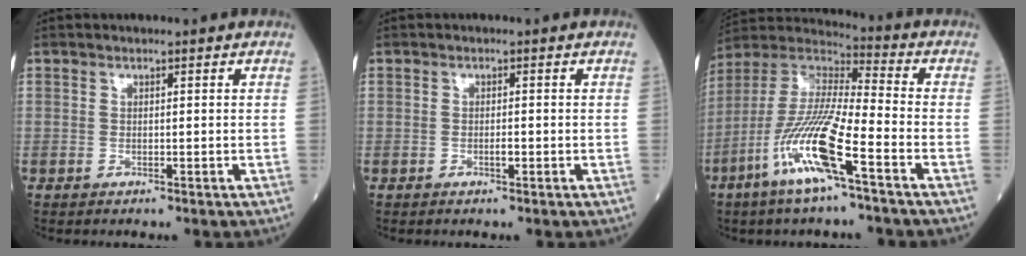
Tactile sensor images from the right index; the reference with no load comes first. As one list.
[{"total": 1.0, "force": [-0.4, 0.2, 0.8], "torque": [-0.016, 0.000, -0.009]}, {"total": 15.3, "force": [-7.1, 1.2, 13.5], "torque": [-0.282, -0.017, -0.143]}]